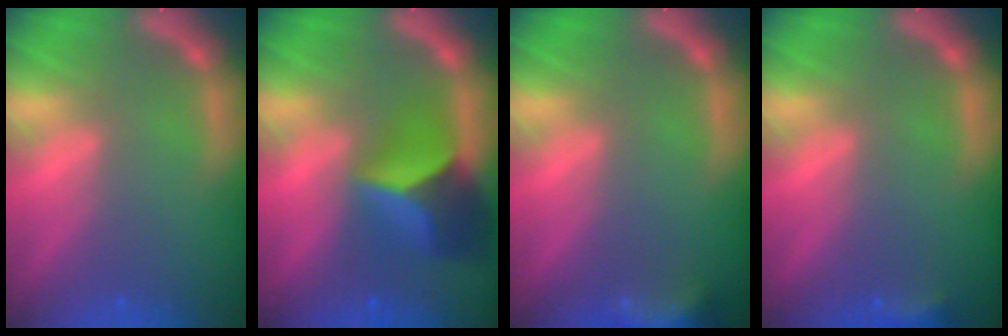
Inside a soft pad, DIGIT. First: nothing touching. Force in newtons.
{"total": 6.9}
{"total": 5.9}
{"total": 1.9}